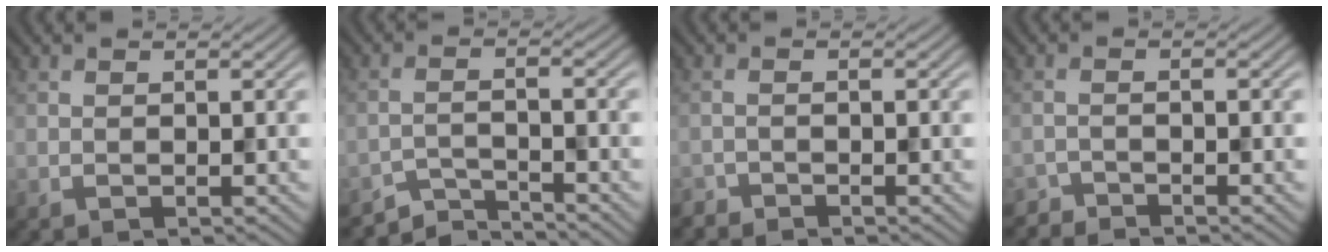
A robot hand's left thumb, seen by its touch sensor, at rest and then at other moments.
{"total": 3.8, "force": [-3.7, 0.3, 0.8], "torque": [-0.011, 0.001, -0.077]}
{"total": 1.3, "force": [-1.3, 0.1, 0.1], "torque": [-0.002, -0.003, -0.030]}
{"total": 2.0, "force": [-2.0, 0.1, 0.2], "torque": [-0.002, -0.004, -0.045]}